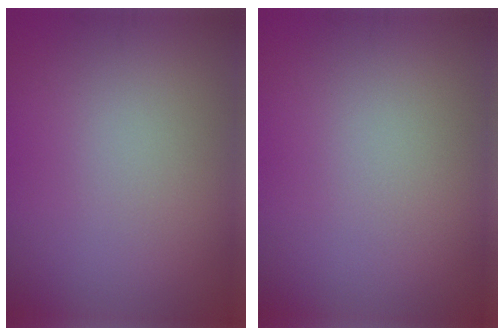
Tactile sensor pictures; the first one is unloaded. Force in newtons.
{"total": 0.0}